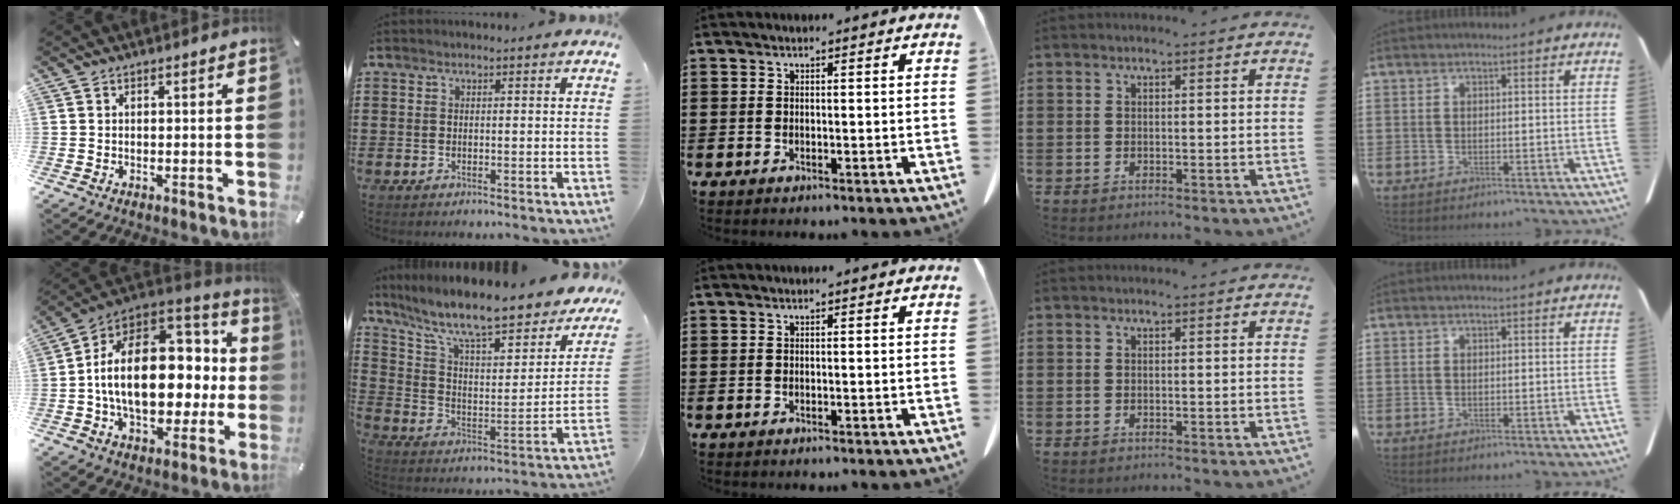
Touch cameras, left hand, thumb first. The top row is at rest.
{"thumb": {"total": 24.5, "force": [0.3, 15.7, 18.8], "torque": [-0.320, -0.002, 0.015]}, "index": {"total": 10.6, "force": [8.9, 1.4, 5.6], "torque": [-0.139, -0.067, 0.146]}}